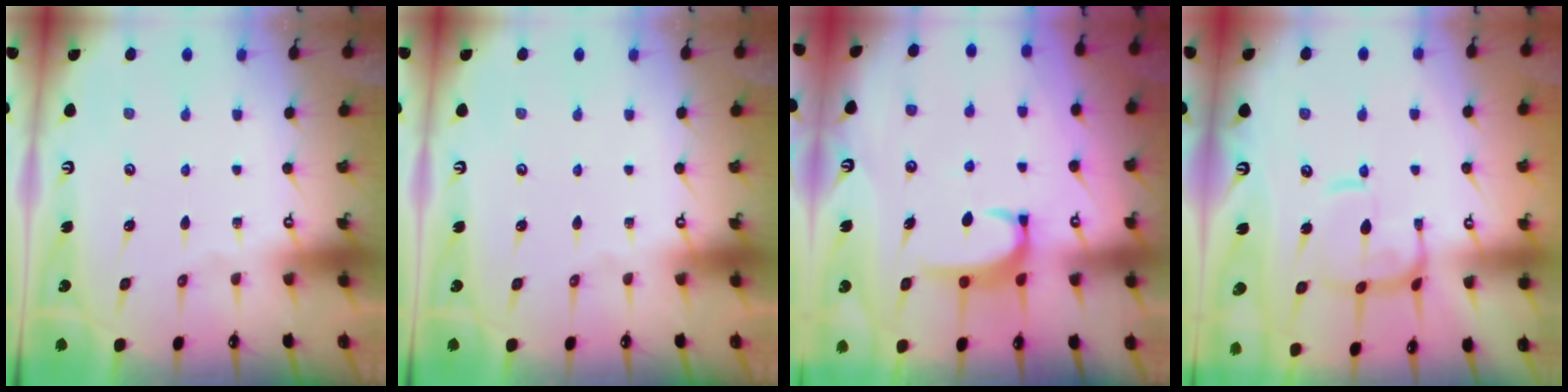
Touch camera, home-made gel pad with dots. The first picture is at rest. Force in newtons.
{"total": 0.0}
{"total": 3.5, "press": 3.5, "slide": 0.5}
{"total": 5.8, "press": 5.7, "slide": 0.8}